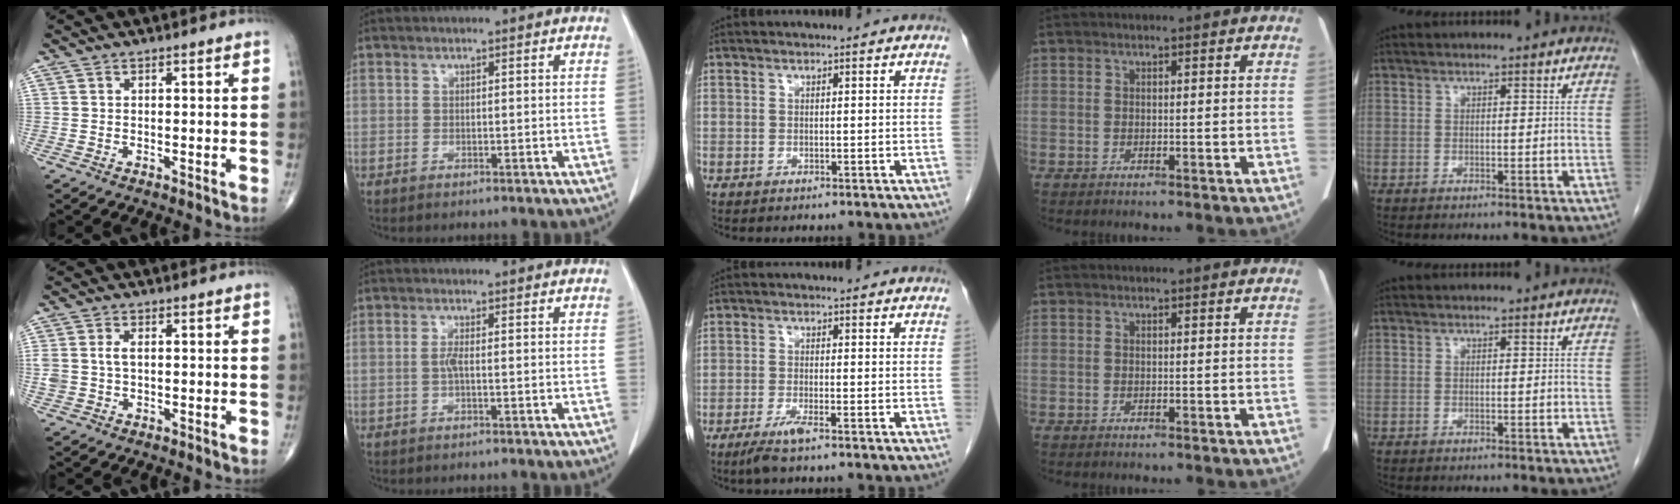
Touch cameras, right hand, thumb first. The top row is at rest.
{"thumb": {"total": 3.2, "force": [0.3, 2.1, 2.5], "torque": [-0.059, 0.005, 0.007]}, "index": {"total": 1.4, "force": [-0.2, 0.1, 1.4], "torque": [-0.031, 0.000, -0.006]}, "middle": {"total": 2.8, "force": [-1.9, -0.2, 2.0], "torque": [-0.045, -0.008, -0.041]}}